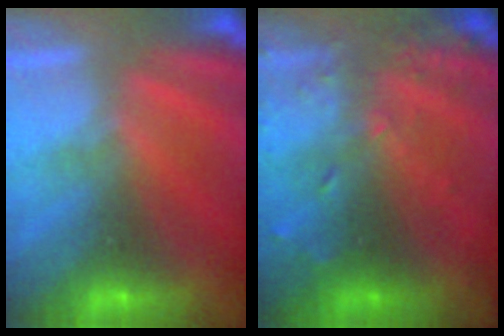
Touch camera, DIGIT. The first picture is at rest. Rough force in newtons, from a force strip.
{"total": 7.5}